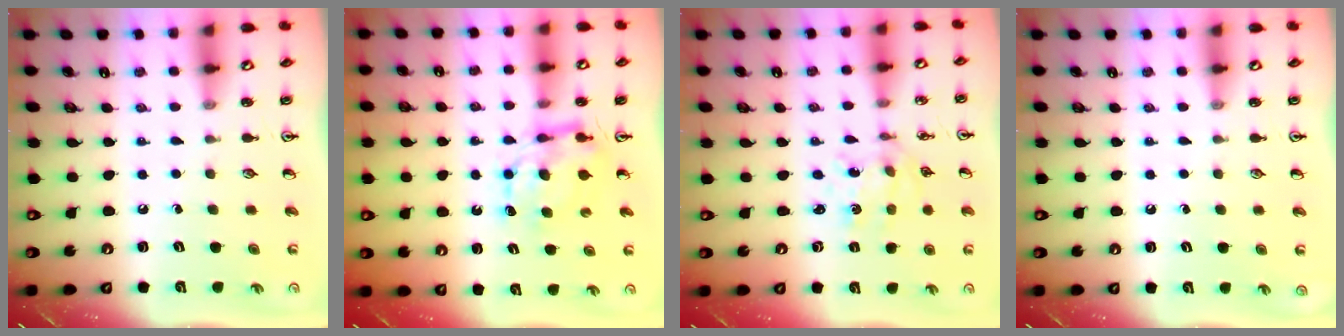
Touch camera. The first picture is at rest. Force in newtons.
{"total": 7.5, "press": 7.4, "slide": 0.6}
{"total": 2.6, "press": 2.4, "slide": 0.9}
{"total": 0.0}